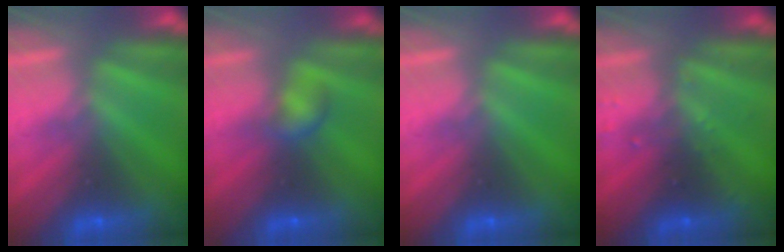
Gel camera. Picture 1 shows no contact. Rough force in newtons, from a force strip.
{"total": 2.2}
{"total": 0.0}
{"total": 2.9}